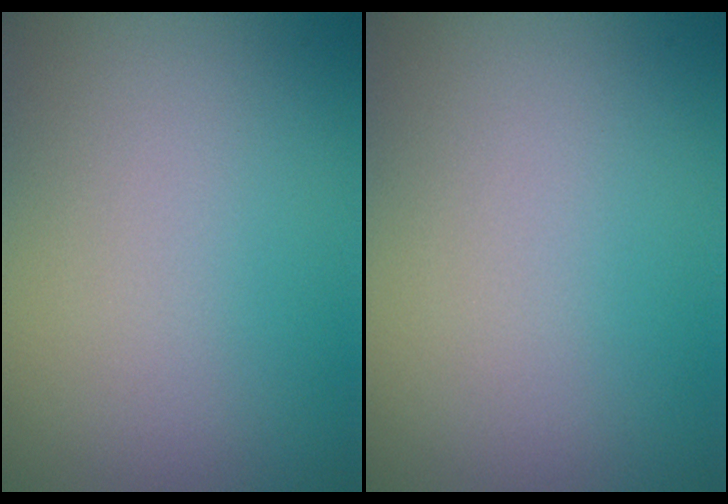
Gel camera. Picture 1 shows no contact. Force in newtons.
{"total": 0.0}